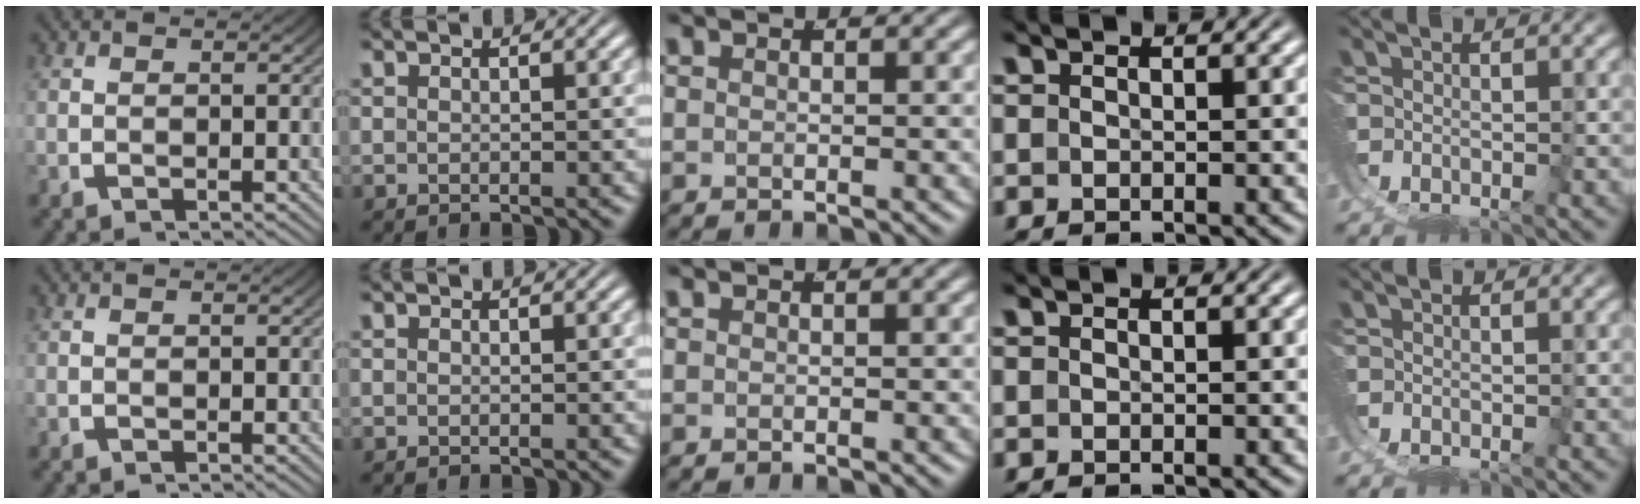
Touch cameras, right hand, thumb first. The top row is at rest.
{}